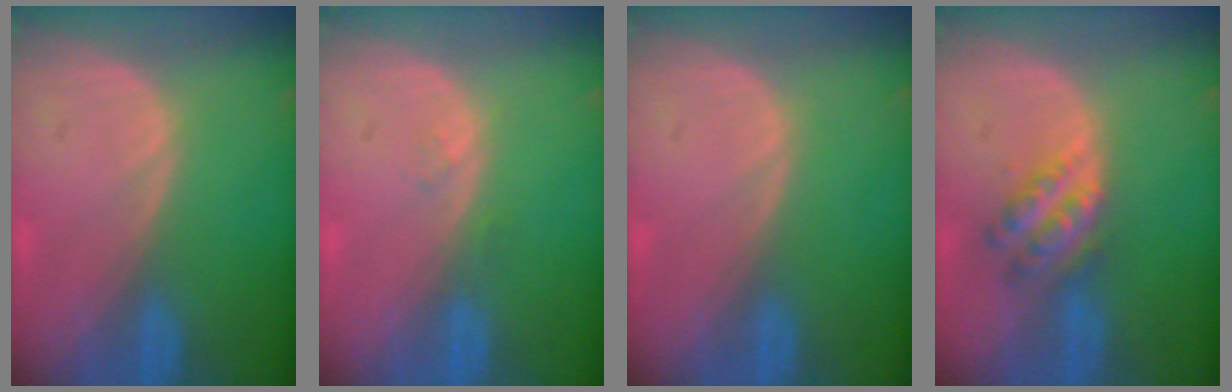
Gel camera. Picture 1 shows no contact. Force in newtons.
{"total": 0.7, "press": 0.7, "slide": 0.1}
{"total": 0.0}
{"total": 5.4, "press": 4.9, "slide": 2.3}